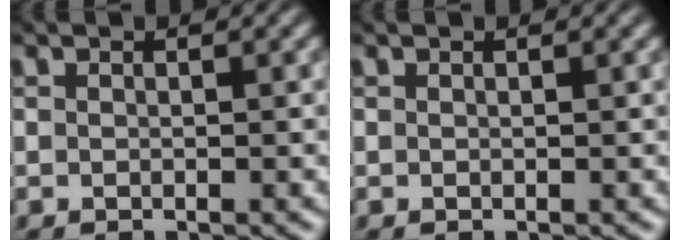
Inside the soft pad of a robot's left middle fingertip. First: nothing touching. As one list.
[{"total": 0.5, "force": [0.4, 0.1, 0.4], "torque": [-0.004, 0.005, 0.006]}]